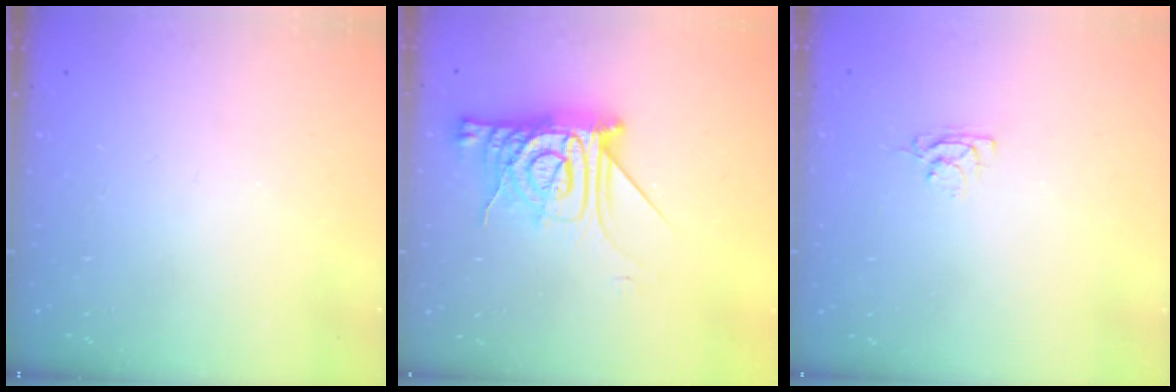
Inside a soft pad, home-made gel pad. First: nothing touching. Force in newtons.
{"total": 15.8, "press": 15.7, "slide": 1.6}
{"total": 2.9, "press": 2.9, "slide": 0.3}